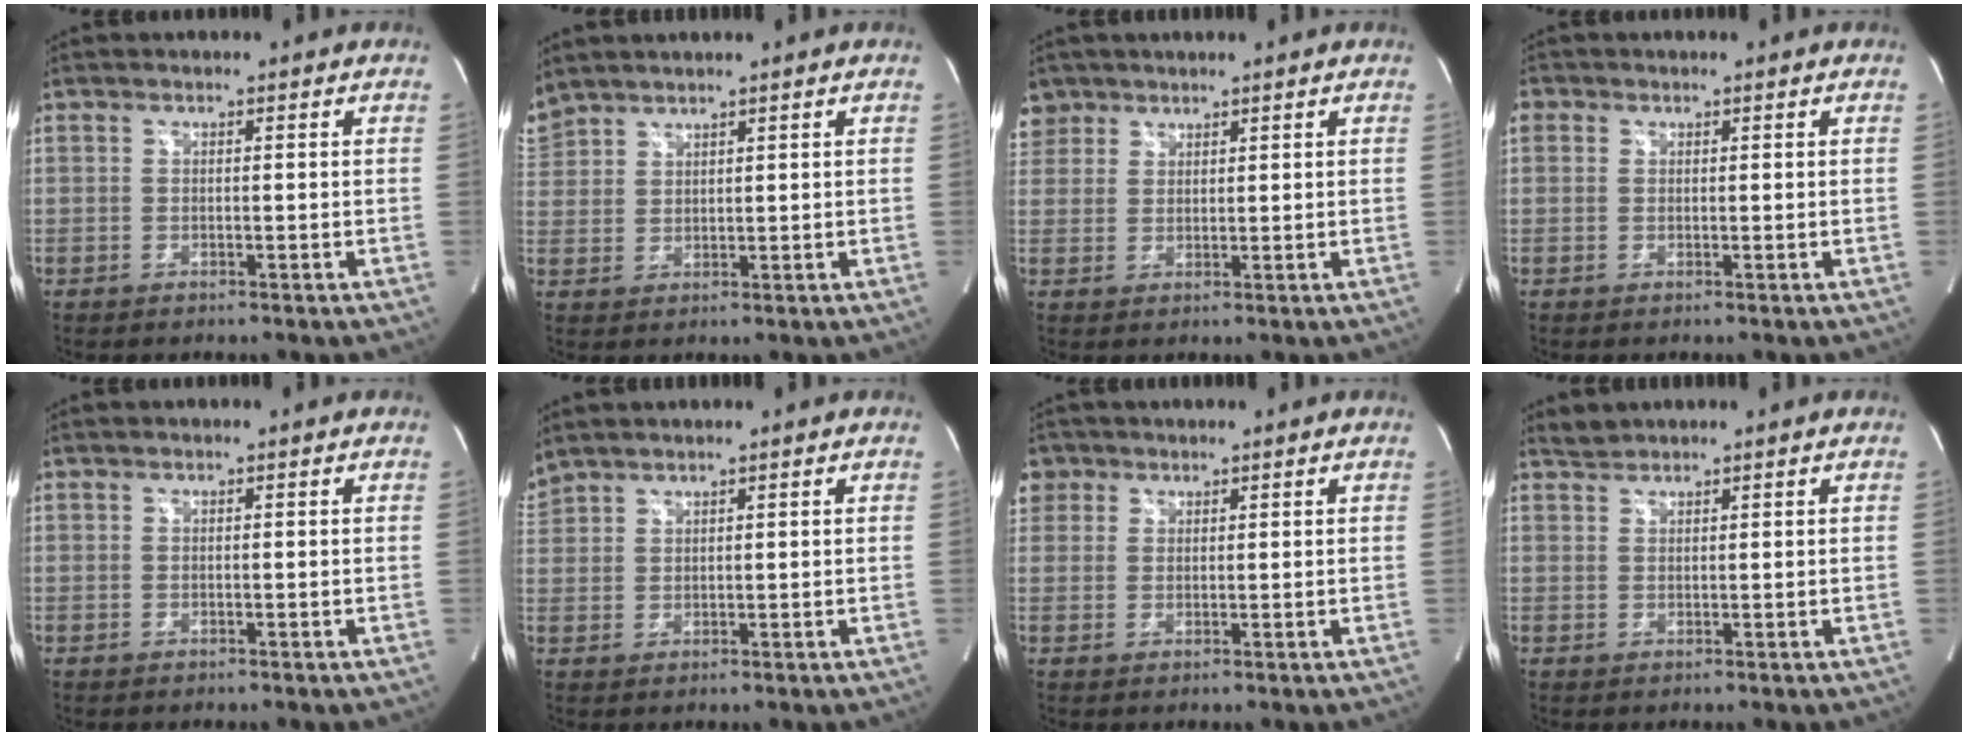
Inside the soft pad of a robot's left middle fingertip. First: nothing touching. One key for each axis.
{"total": 5.0, "fx": 4.8, "fy": 1.2, "fz": 0.9, "tx": -0.034, "ty": 0.022, "tz": 0.105}
{"total": 4.6, "fx": 3.4, "fy": 3.1, "fz": -0.2, "tx": 0.010, "ty": 0.011, "tz": 0.068}
{"total": 2.1, "fx": 0.8, "fy": 1.9, "fz": 0.5, "tx": -0.008, "ty": 0.014, "tz": 0.014}
{"total": 0.0}
{"total": 3.8, "fx": 3.6, "fy": 0.5, "fz": 1.0, "tx": -0.034, "ty": 0.030, "tz": 0.078}
{"total": 4.9, "fx": 2.7, "fy": 4.1, "fz": 0.6, "tx": -0.014, "ty": 0.017, "tz": 0.052}
{"total": 1.6, "fx": 1.5, "fy": 0.1, "fz": -0.3, "tx": -0.001, "ty": 0.004, "tz": 0.032}